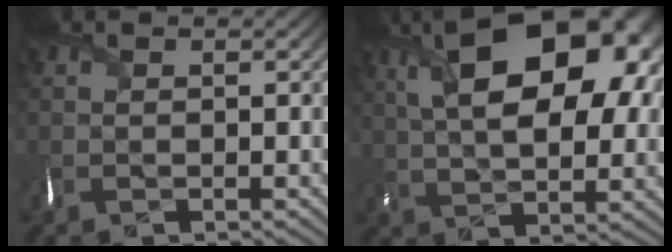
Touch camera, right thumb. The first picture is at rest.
{"total": 17.4, "force": [6.1, 9.0, 13.6], "torque": [-0.215, 0.033, 0.087]}